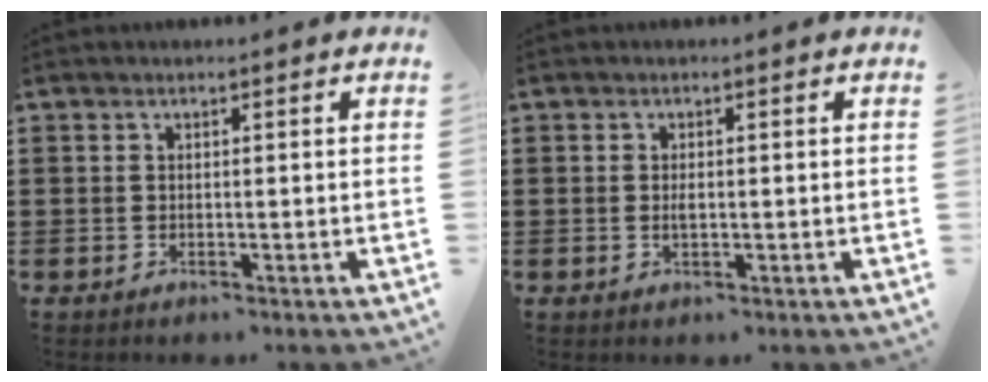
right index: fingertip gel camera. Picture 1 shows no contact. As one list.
[{"total": 1.2, "force": [-0.1, 0.5, 1.1], "torque": [-0.023, 0.003, -0.003]}]